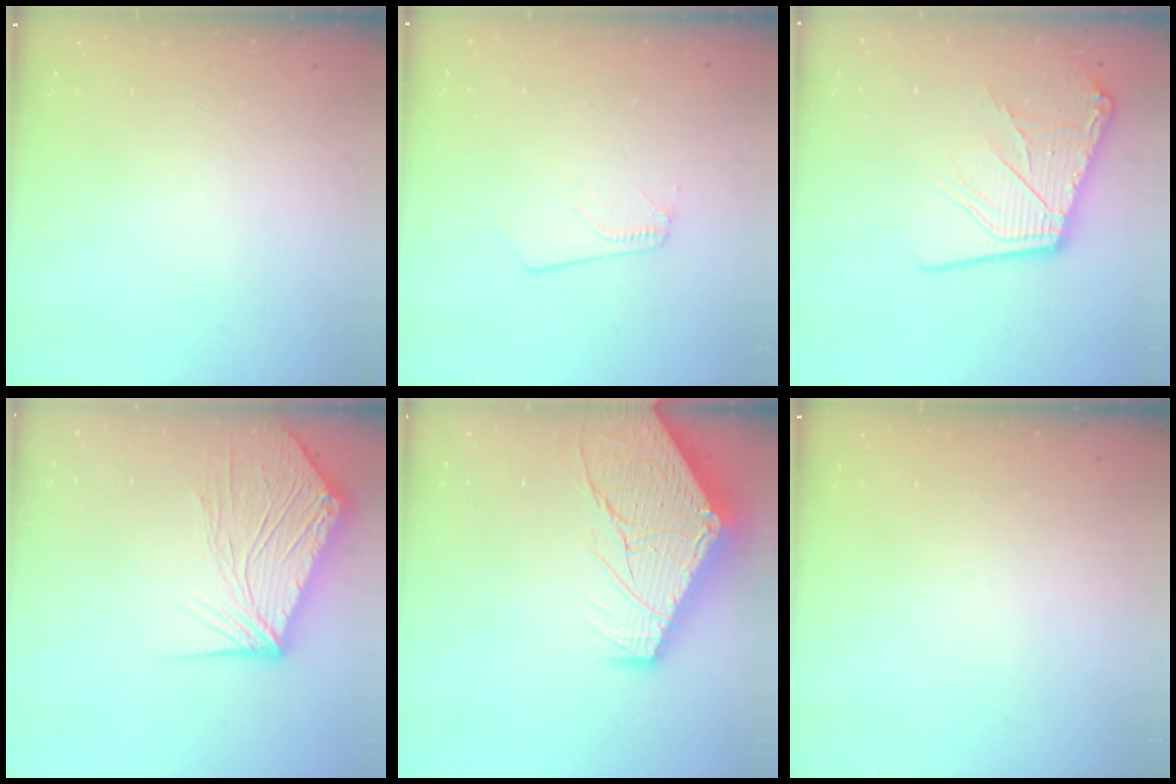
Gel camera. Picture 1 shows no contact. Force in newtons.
{"total": 3.8, "press": 3.8, "slide": 0.1}
{"total": 13.9, "press": 13.8, "slide": 1.8}
{"total": 15.5, "press": 15.3, "slide": 2.2}
{"total": 23.4, "press": 23.3, "slide": 2.9}
{"total": 0.0}